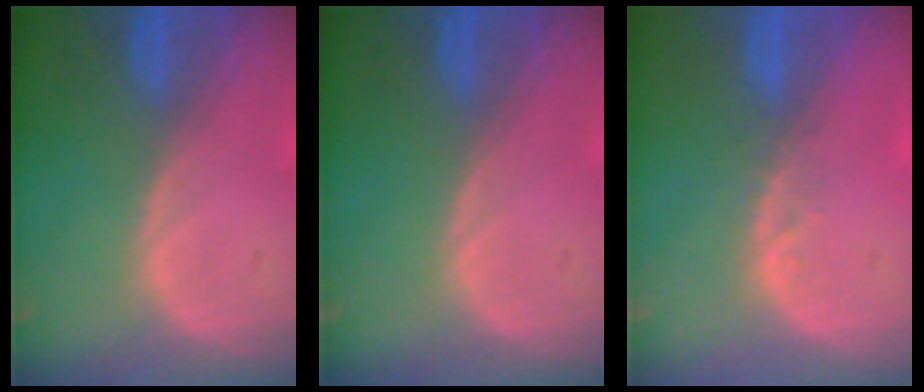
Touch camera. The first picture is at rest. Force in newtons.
{"total": 0.0}
{"total": 2.1, "press": 1.8, "slide": 1.1}